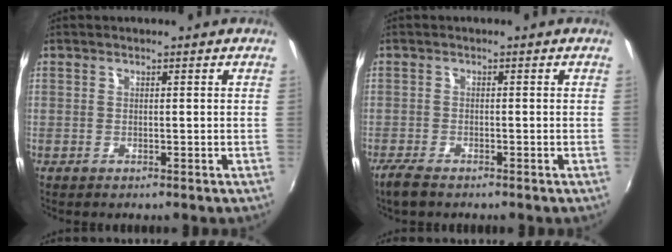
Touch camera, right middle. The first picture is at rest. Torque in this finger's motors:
{"motor_torque": [0.44, -0.43, 0.04, 0.01]}